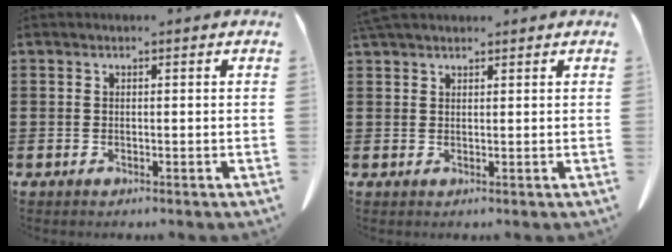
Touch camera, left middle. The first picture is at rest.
{"total": 1.9, "force": [1.7, 0.5, 0.6], "torque": [-0.018, 0.001, 0.034]}